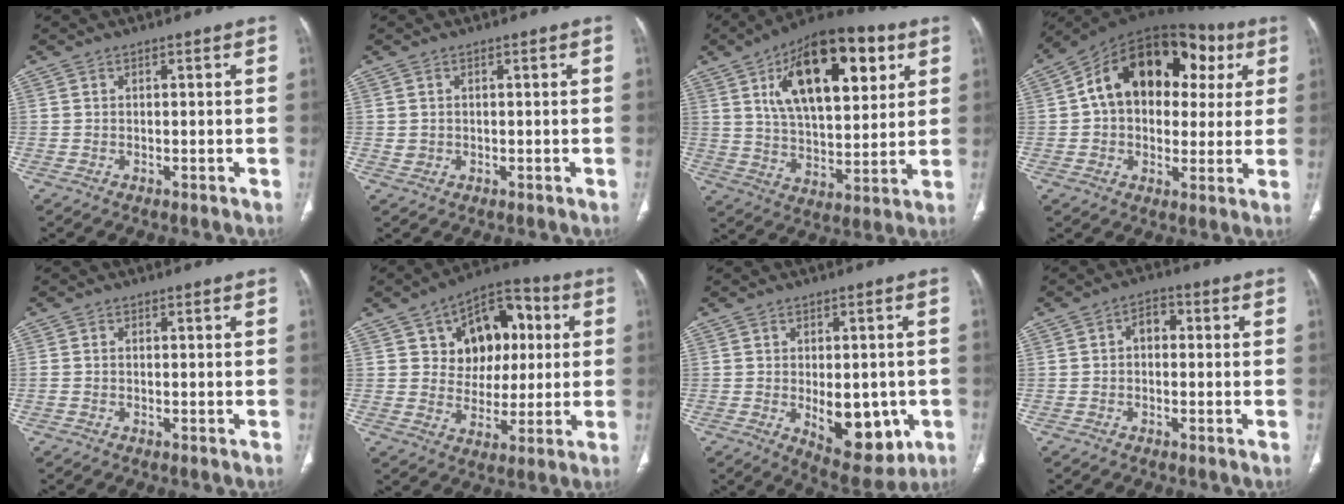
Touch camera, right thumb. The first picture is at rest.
{"total": 1.2, "force": [0.1, 1.1, 0.5], "torque": [-0.009, 0.000, 0.007]}
{"total": 23.5, "force": [9.2, 11.1, 18.5], "torque": [-0.263, -0.017, 0.150]}
{"total": 22.1, "force": [5.5, 14.7, 15.5], "torque": [-0.195, 0.035, 0.076]}
{"total": 0.7, "force": [-0.1, 0.5, 0.5], "torque": [-0.010, 0.001, -0.003]}
{"total": 15.3, "force": [4.2, 11.1, 9.6], "torque": [-0.079, 0.012, 0.065]}
{"total": 12.1, "force": [-2.8, 6.6, 9.8], "torque": [-0.098, -0.009, -0.022]}
{"total": 3.5, "force": [0.0, 2.4, 2.5], "torque": [-0.025, 0.014, -0.010]}